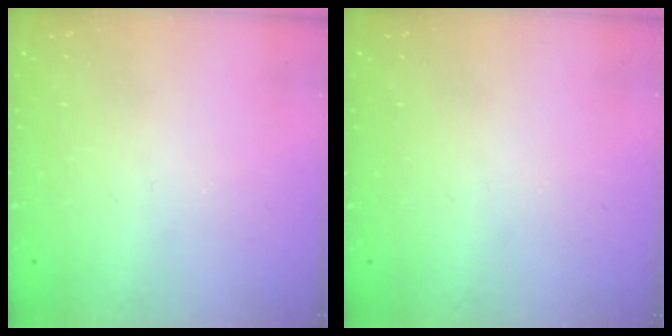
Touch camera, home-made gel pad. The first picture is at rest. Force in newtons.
{"total": 0.0}